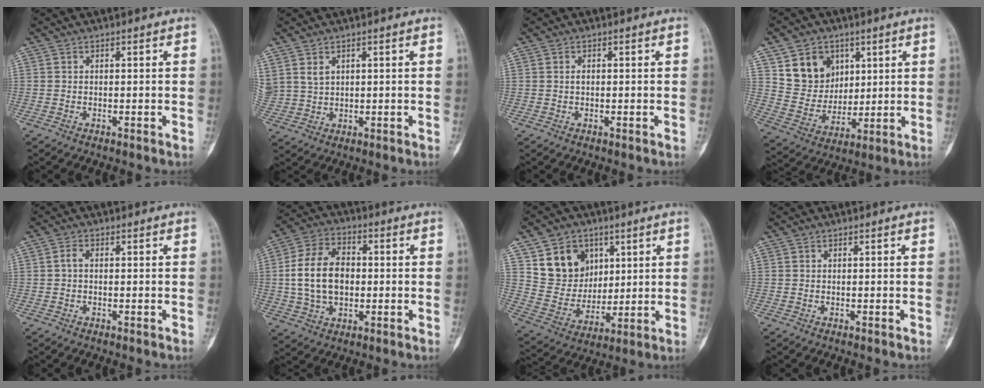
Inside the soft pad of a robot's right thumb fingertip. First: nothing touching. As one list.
[{"total": 4.2, "force": [2.3, 2.9, 2.0], "torque": [-0.035, -0.007, 0.060]}, {"total": 0.7, "force": [0.1, 0.5, 0.5], "torque": [-0.010, 0.002, 0.004]}, {"total": 12.0, "force": [5.5, 9.8, 4.3], "torque": [-0.040, -0.029, 0.111]}, {"total": 1.4, "force": [-0.1, 0.9, 1.1], "torque": [-0.018, 0.003, -0.005]}, {"total": 13.0, "force": [0.1, 8.8, 9.6], "torque": [-0.166, 0.018, 0.004]}, {"total": 13.3, "force": [6.0, 10.8, 5.0], "torque": [-0.050, -0.028, 0.120]}, {"total": 0.0}]